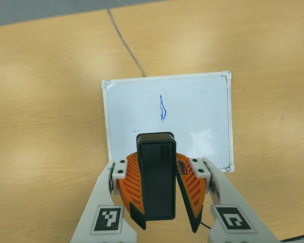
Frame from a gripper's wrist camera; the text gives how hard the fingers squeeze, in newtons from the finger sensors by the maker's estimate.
{"total": 9.0, "left": 9.6, "right": 8.5}